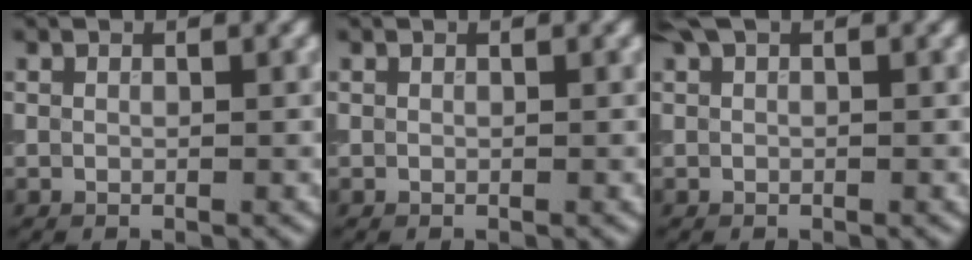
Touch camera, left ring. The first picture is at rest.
{"total": 0.0}
{"total": 1.2, "force": [0.7, 0.4, 0.8], "torque": [-0.016, 0.002, 0.013]}